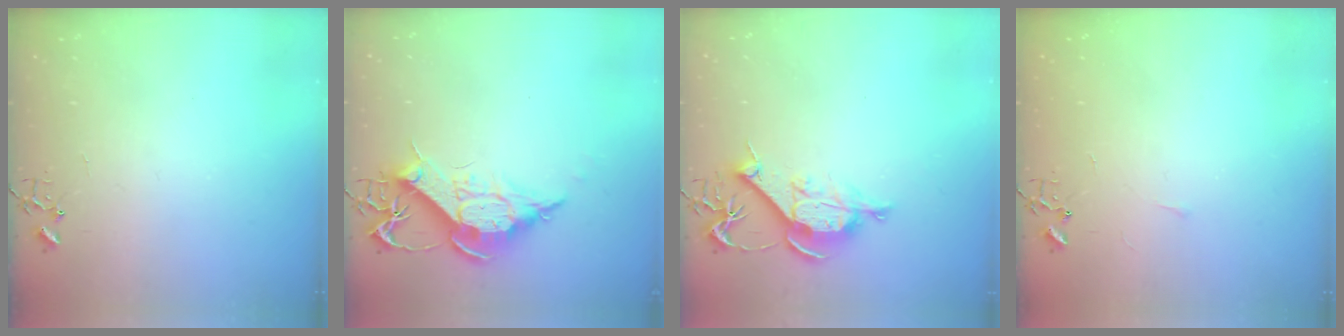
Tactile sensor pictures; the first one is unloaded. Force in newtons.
{"total": 12.6, "press": 12.6, "slide": 1.2}
{"total": 9.9, "press": 9.9, "slide": 0.6}
{"total": 3.3, "press": 3.2, "slide": 0.5}